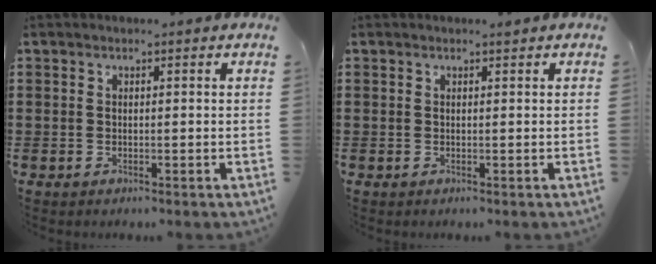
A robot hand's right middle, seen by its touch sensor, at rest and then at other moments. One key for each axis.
{"total": 0.0}